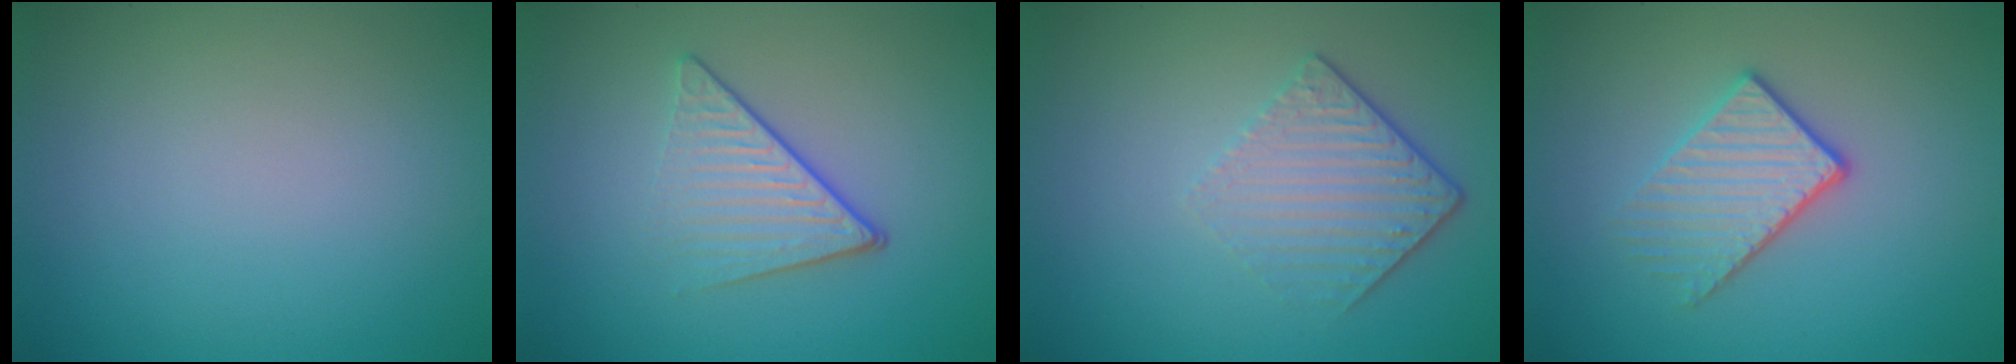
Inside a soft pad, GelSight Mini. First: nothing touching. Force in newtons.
{"total": 4.2, "press": 2.7, "slide": 3.2}
{"total": 4.2, "press": 2.8, "slide": 3.1}
{"total": 3.3, "press": 2.7, "slide": 1.8}